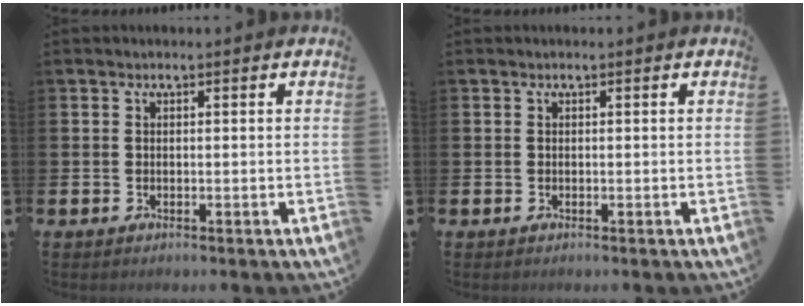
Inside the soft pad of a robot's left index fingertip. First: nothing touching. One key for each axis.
{"total": 0.0}